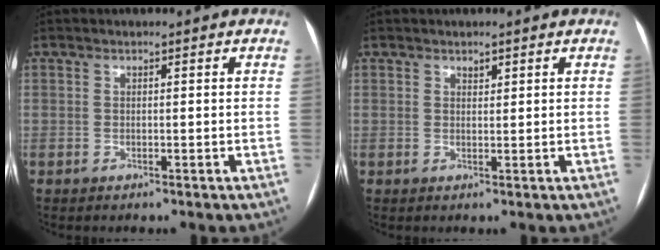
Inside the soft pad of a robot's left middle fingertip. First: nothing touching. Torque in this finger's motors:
{"motor_torque": [0.15, -0.08, -0.10, -0.01]}